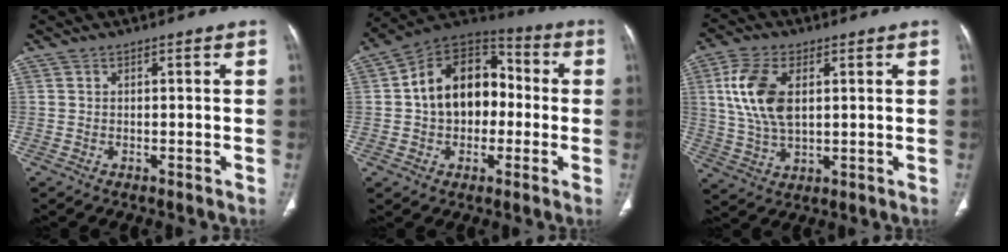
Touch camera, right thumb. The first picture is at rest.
{"total": 16.5, "force": [-0.1, 12.0, 11.4], "torque": [-0.143, 0.043, -0.013]}
{"total": 11.7, "force": [2.7, 6.6, 9.4], "torque": [-0.193, -0.003, 0.055]}